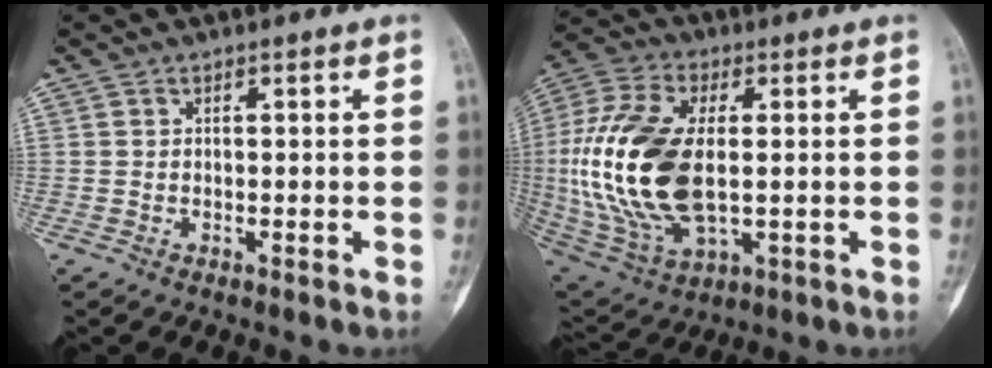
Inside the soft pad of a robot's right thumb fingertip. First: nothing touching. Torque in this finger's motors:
{"motor_torque": [2.67, 2.34, 1.47, -1.30, 0.55]}